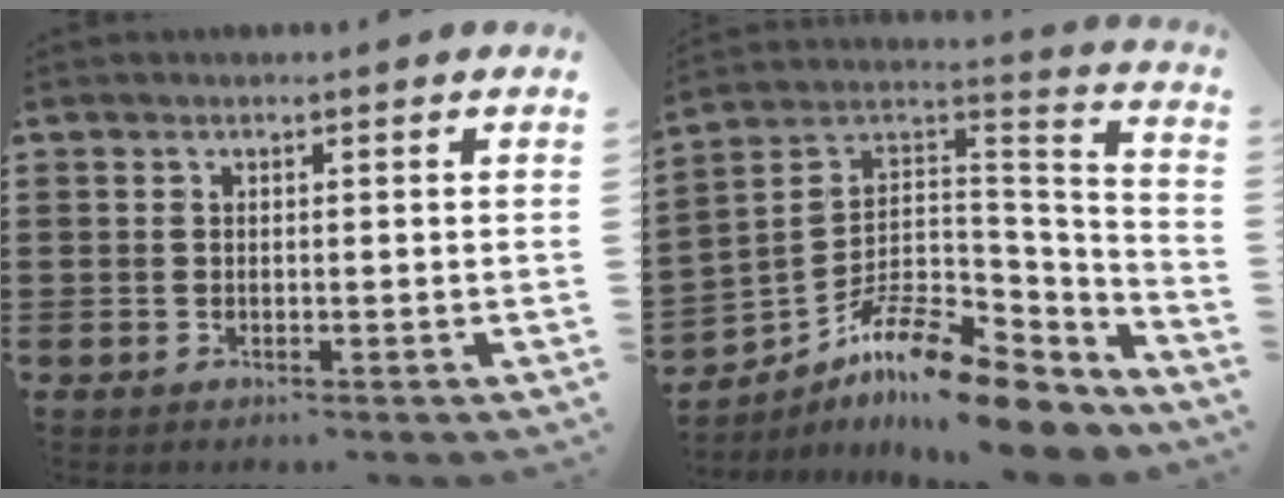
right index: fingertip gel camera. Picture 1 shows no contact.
{"total": 11.2, "force": [-8.6, 3.2, 6.4], "torque": [-0.116, 0.018, -0.164]}